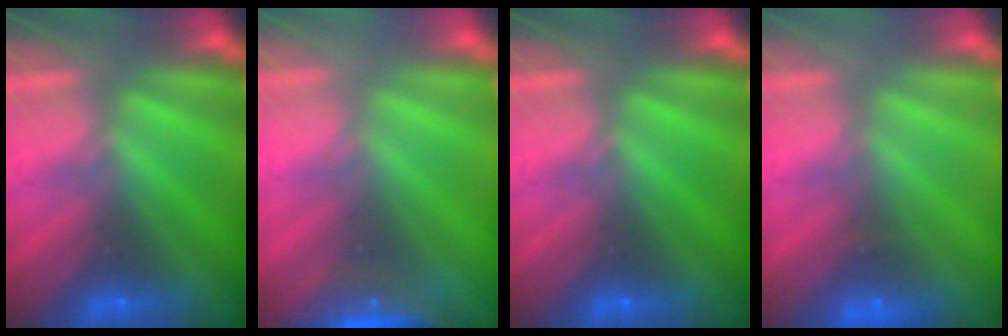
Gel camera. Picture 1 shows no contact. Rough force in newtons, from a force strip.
{"total": 7.5}
{"total": 0.0}
{"total": 2.0}